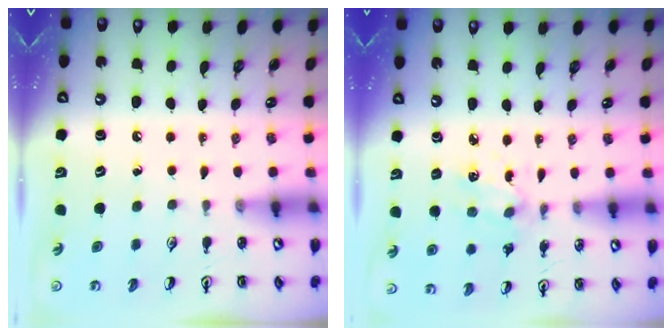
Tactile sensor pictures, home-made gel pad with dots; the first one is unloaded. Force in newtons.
{"total": 2.5, "press": 2.4, "slide": 0.7}